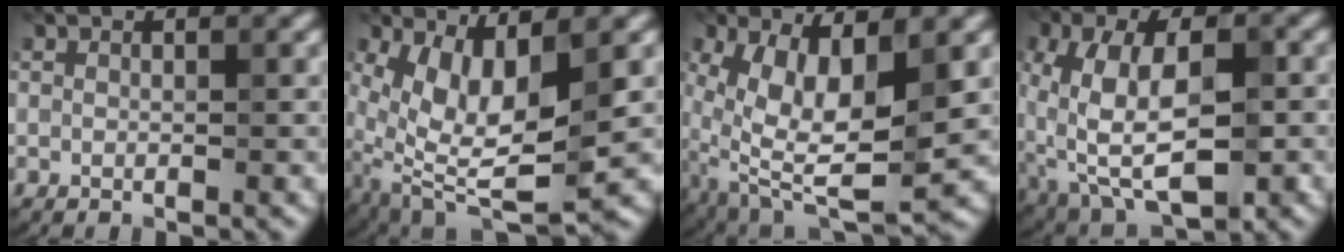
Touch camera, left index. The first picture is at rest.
{"total": 7.3, "force": [0.3, 2.9, 6.7], "torque": [-0.154, -0.020, 0.020]}
{"total": 9.3, "force": [0.2, 4.1, 8.4], "torque": [-0.173, -0.024, 0.017]}
{"total": 10.3, "force": [-1.5, 5.4, 8.7], "torque": [-0.169, -0.007, -0.015]}